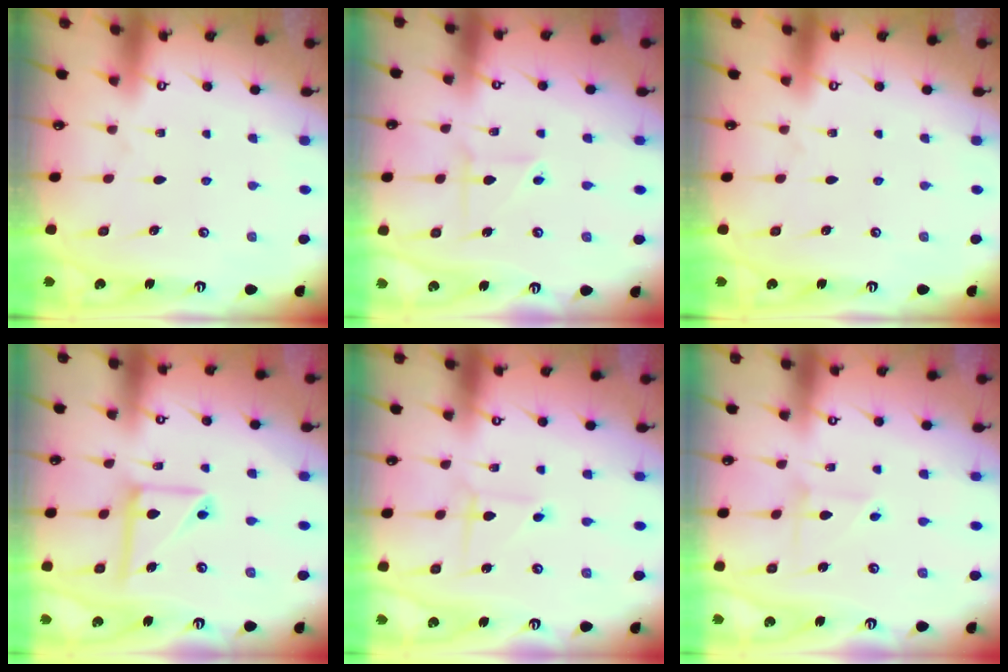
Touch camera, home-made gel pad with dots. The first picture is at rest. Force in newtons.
{"total": 2.8, "press": 2.7, "slide": 0.6}
{"total": 0.0}
{"total": 11.2, "press": 11.1, "slide": 1.1}
{"total": 1.3, "press": 1.3, "slide": 0.1}
{"total": 2.2, "press": 2.2, "slide": 0.2}